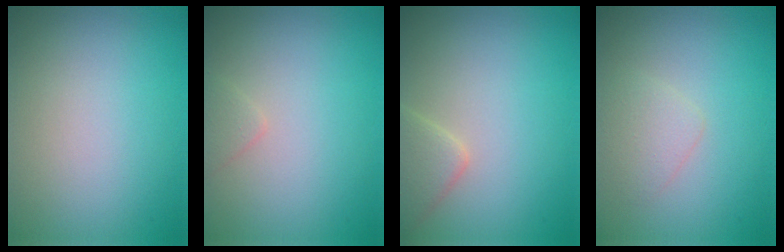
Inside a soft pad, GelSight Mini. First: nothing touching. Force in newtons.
{"total": 0.8, "press": 0.8, "slide": 0.0}
{"total": 2.4, "press": 2.4, "slide": 0.1}
{"total": 1.6, "press": 1.6, "slide": 0.1}